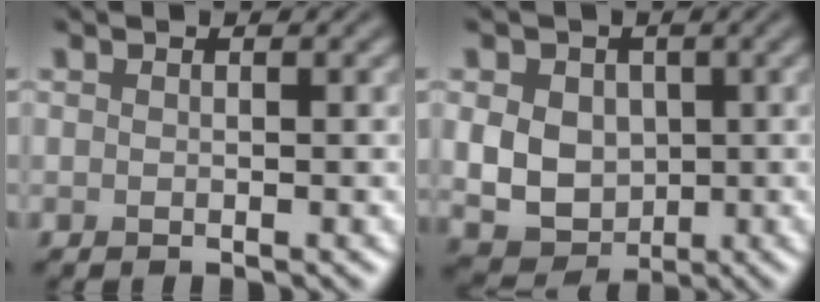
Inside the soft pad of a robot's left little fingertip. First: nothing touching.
{"total": 6.9, "force": [0.5, 5.7, 3.8], "torque": [-0.061, 0.007, -0.001]}